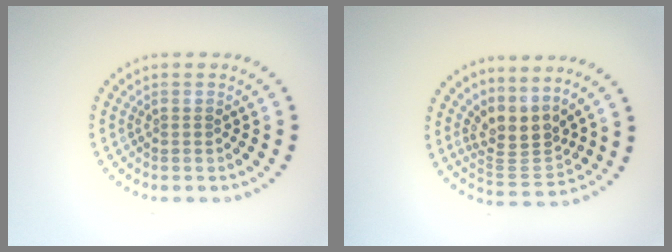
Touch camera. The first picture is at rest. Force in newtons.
{"total": 3.5, "press": 2.7, "slide": 2.3}